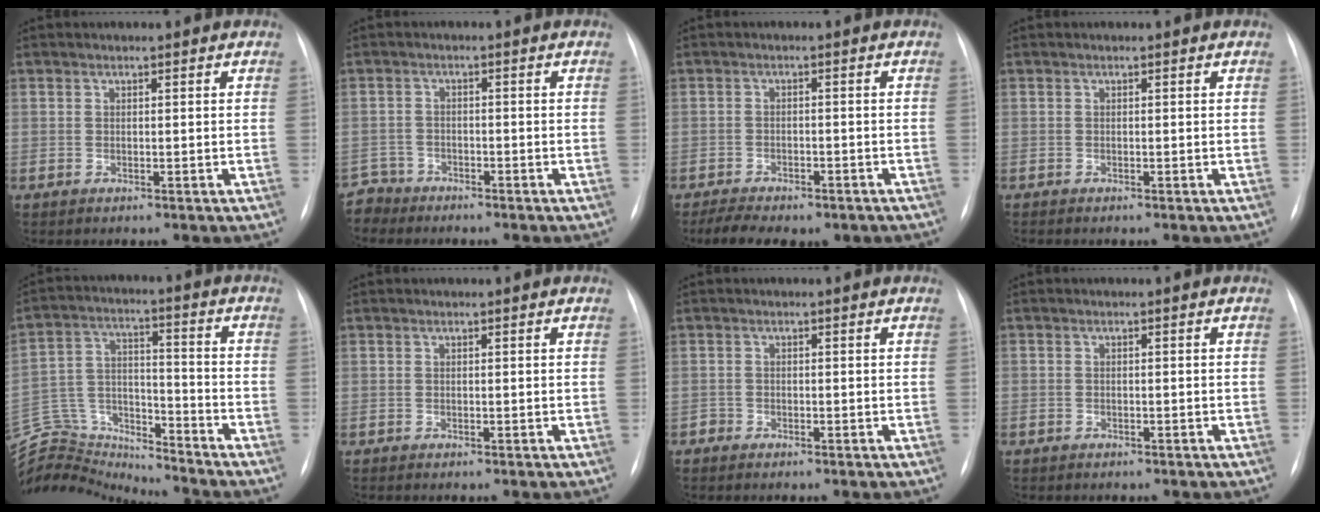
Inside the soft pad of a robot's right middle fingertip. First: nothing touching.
{"total": 3.6, "force": [-3.1, 1.1, -1.3], "torque": [0.027, -0.005, -0.062]}
{"total": 9.9, "force": [-7.6, 4.2, 4.8], "torque": [-0.081, 0.003, -0.099]}
{"total": 0.0}
{"total": 17.5, "force": [-17.1, 3.1, 2.1], "torque": [-0.060, 0.045, -0.288]}
{"total": 0.0}
{"total": 0.8, "force": [-0.7, 0.4, -0.2], "torque": [0.006, 0.002, -0.014]}
{"total": 1.5, "force": [-1.2, 0.8, 0.5], "torque": [-0.009, 0.001, -0.012]}